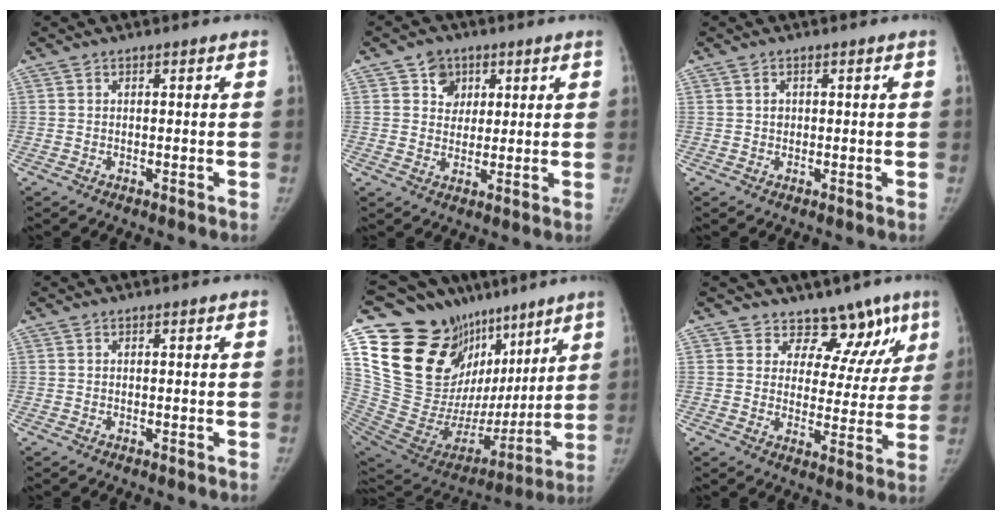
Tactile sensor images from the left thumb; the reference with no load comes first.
{"total": 5.6, "force": [2.4, 4.8, 1.6], "torque": [0.008, -0.005, 0.036]}
{"total": 1.2, "force": [0.4, 1.0, 0.5], "torque": [-0.003, 0.001, 0.006]}
{"total": 0.0}
{"total": 33.7, "force": [14.9, 20.8, 22.0], "torque": [-0.330, 0.000, 0.281]}
{"total": 11.6, "force": [8.8, 7.1, 2.6], "torque": [0.022, -0.046, 0.102]}